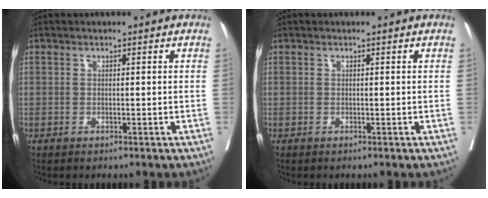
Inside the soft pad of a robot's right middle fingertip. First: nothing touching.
{"total": 0.0}